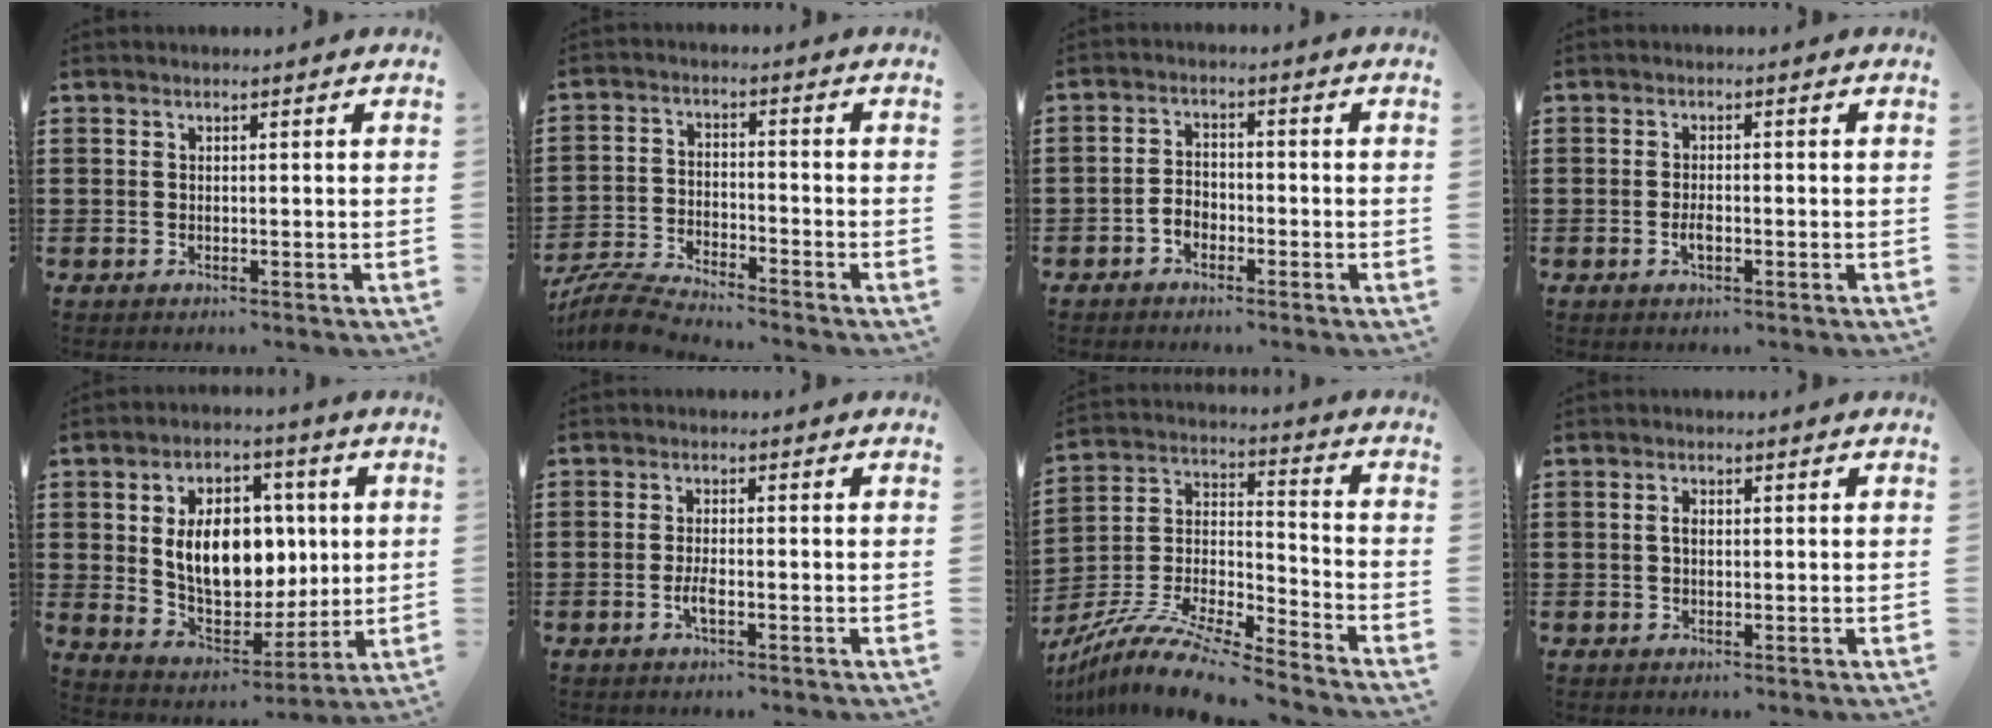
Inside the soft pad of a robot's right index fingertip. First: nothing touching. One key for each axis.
{"total": 5.8, "fx": -5.7, "fy": 0.1, "fz": 1.3, "tx": -0.040, "ty": -0.003, "tz": -0.115}
{"total": 2.5, "fx": -1.7, "fy": 1.6, "fz": 1.0, "tx": -0.024, "ty": 0.006, "tz": -0.035}
{"total": 2.0, "fx": -0.7, "fy": 0.8, "fz": 1.7, "tx": -0.033, "ty": 0.001, "tz": -0.013}
{"total": 11.8, "fx": 1.7, "fy": 7.8, "fz": 8.6, "tx": -0.161, "ty": 0.012, "tz": 0.027}
{"total": 2.4, "fx": -0.9, "fy": 0.6, "fz": 2.1, "tx": -0.046, "ty": -0.001, "tz": -0.019}
{"total": 10.9, "fx": -9.9, "fy": 1.1, "fz": 4.3, "tx": -0.092, "ty": 0.011, "tz": -0.204}
{"total": 1.4, "fx": 0.1, "fy": 0.8, "fz": 1.1, "tx": -0.024, "ty": 0.006, "tz": 0.000}